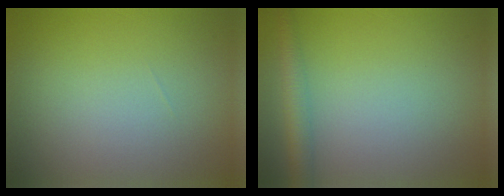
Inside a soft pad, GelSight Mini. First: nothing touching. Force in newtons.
{"total": 2.6, "press": 2.6, "slide": 0.1}